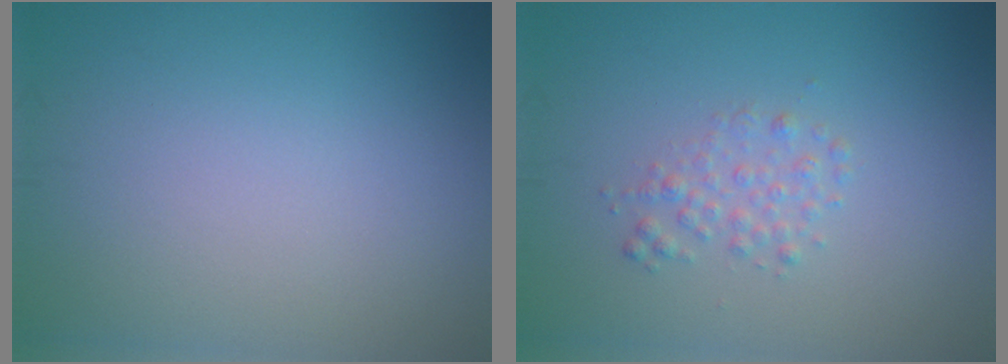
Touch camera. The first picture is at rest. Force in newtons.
{"total": 1.5, "press": 1.5, "slide": 0.0}